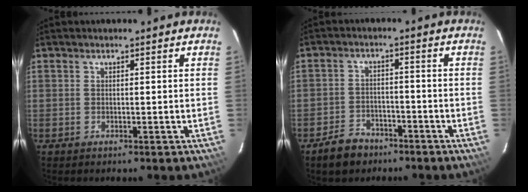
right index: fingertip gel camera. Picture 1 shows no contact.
{"total": 6.4, "force": [-4.6, 4.2, 1.6], "torque": [-0.052, 0.018, -0.068]}